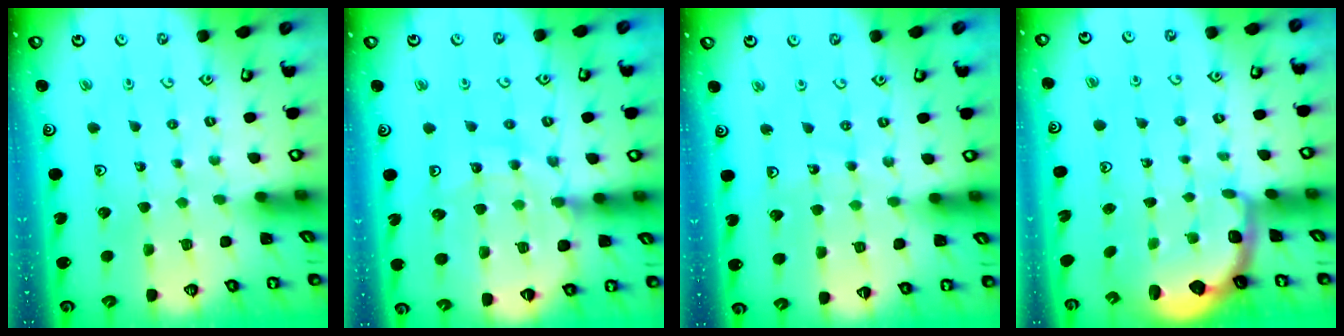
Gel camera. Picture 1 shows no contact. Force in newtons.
{"total": 14.6, "press": 14.1, "slide": 3.5}
{"total": 6.7, "press": 6.3, "slide": 2.3}
{"total": 2.8, "press": 1.7, "slide": 2.2}